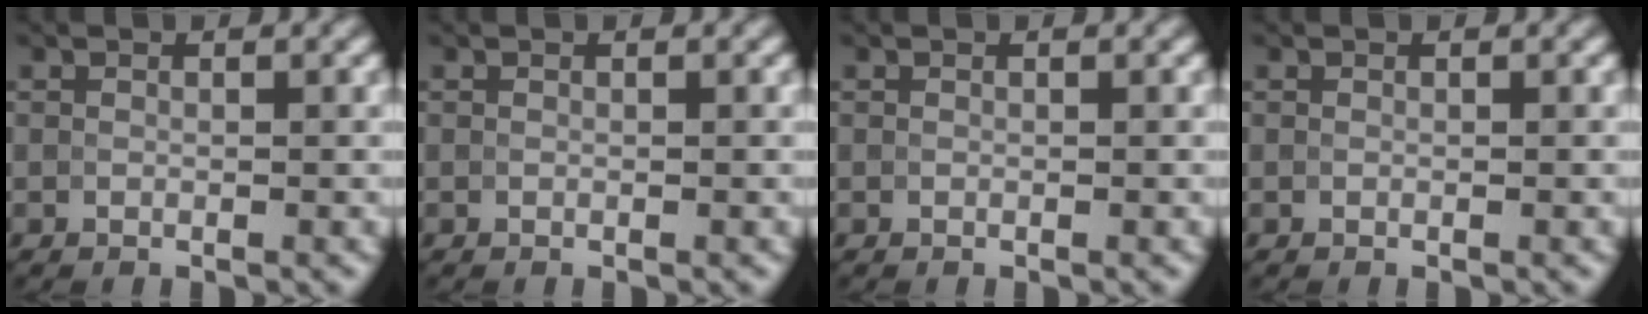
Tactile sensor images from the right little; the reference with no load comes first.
{"total": 0.0}
{"total": 0.0}
{"total": 0.0}